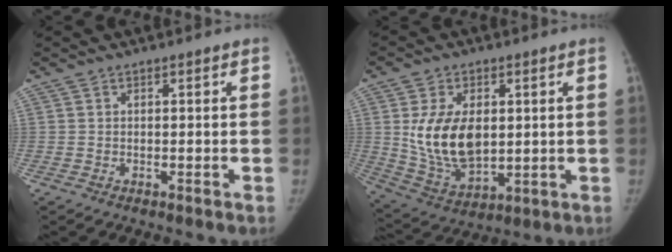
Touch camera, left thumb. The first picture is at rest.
{"total": 14.5, "force": [1.8, 8.9, 11.3], "torque": [-0.184, -0.017, 0.049]}